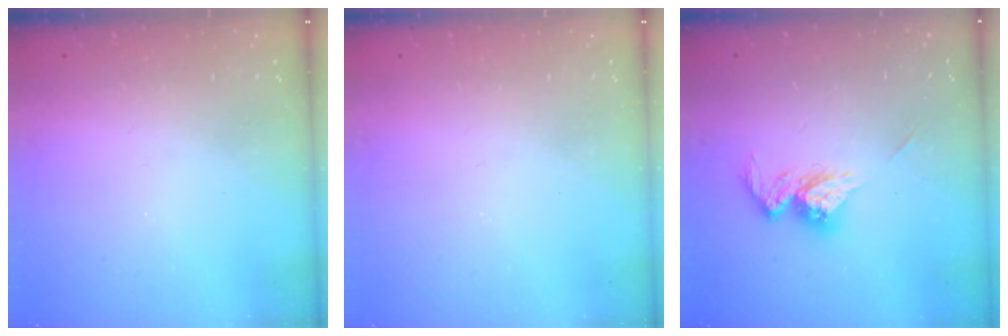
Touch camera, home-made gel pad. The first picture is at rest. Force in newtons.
{"total": 0.0}
{"total": 11.8, "press": 11.8, "slide": 0.5}